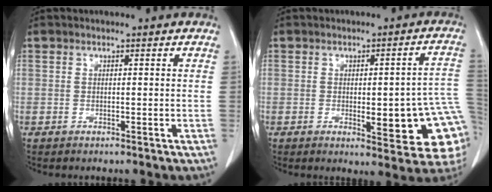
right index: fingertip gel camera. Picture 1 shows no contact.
{"total": 14.8, "force": [-3.0, 3.8, 14.0], "torque": [-0.114, 0.017, -0.017]}